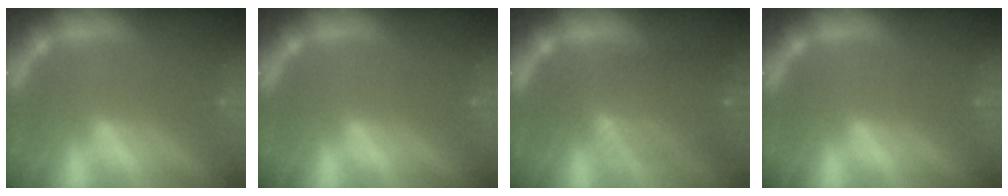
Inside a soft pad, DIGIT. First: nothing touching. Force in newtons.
{"total": 0.0}
{"total": 6.6}
{"total": 0.0}